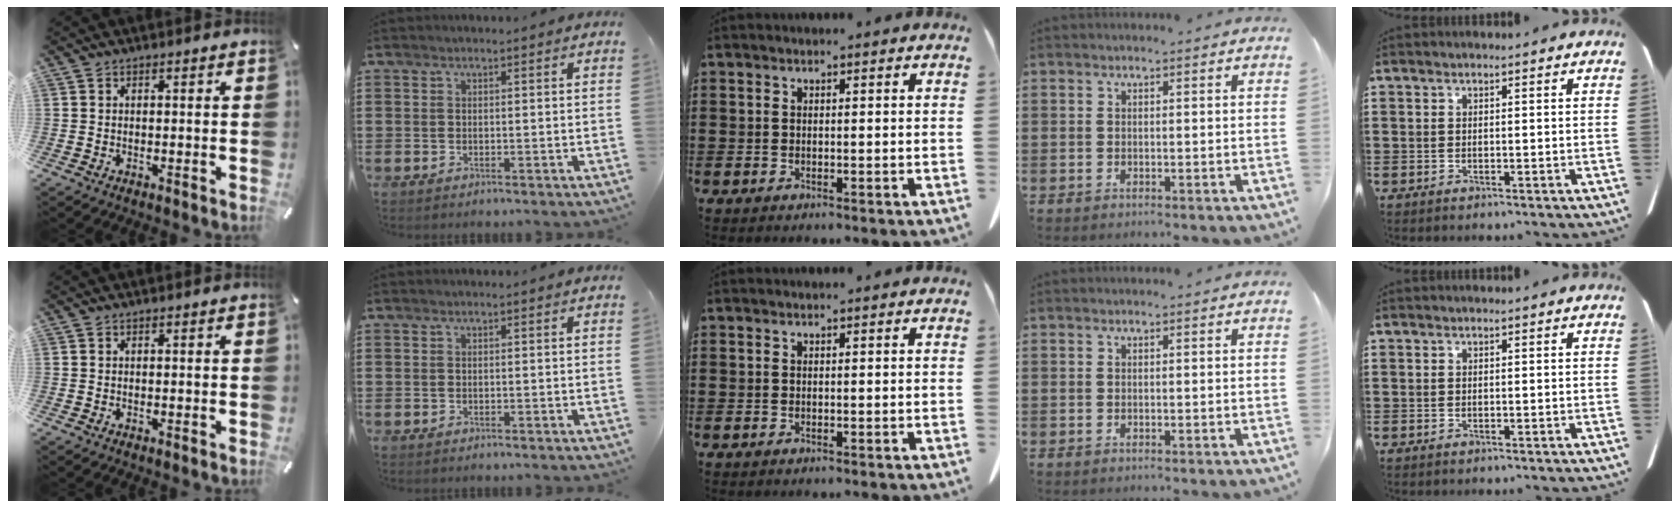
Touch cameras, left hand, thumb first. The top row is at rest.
{}